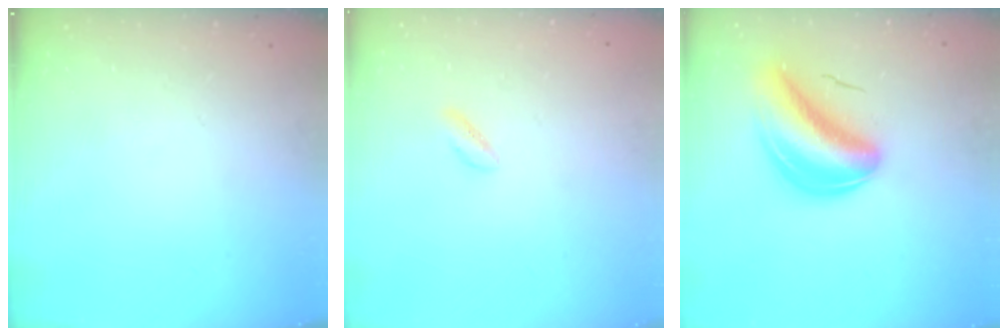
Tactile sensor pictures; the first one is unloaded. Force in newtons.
{"total": 1.9, "press": 1.7, "slide": 1.0}
{"total": 10.1, "press": 9.6, "slide": 3.1}